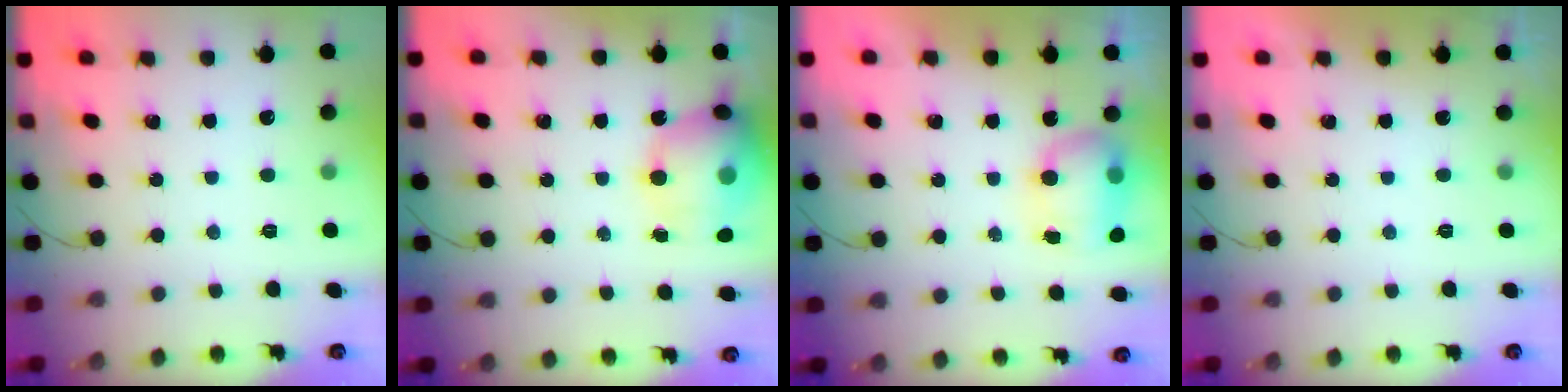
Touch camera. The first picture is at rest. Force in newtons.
{"total": 17.9, "press": 17.4, "slide": 3.9}
{"total": 11.7, "press": 9.1, "slide": 7.4}
{"total": 0.0}